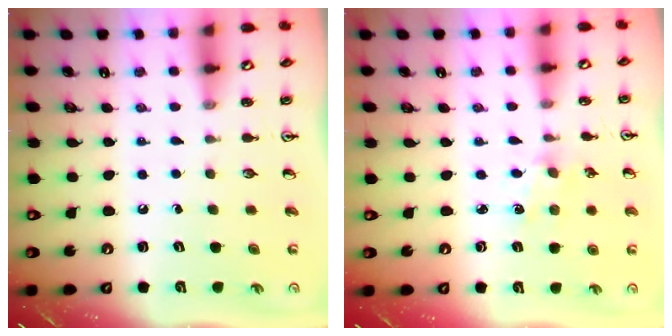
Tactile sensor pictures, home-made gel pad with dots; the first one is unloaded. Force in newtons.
{"total": 2.1, "press": 2.0, "slide": 0.3}